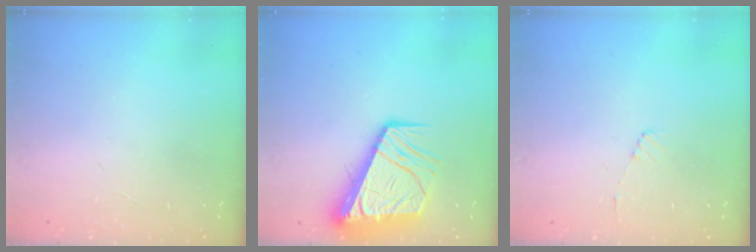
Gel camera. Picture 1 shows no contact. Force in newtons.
{"total": 13.9, "press": 13.8, "slide": 1.7}
{"total": 3.9, "press": 3.9, "slide": 0.3}